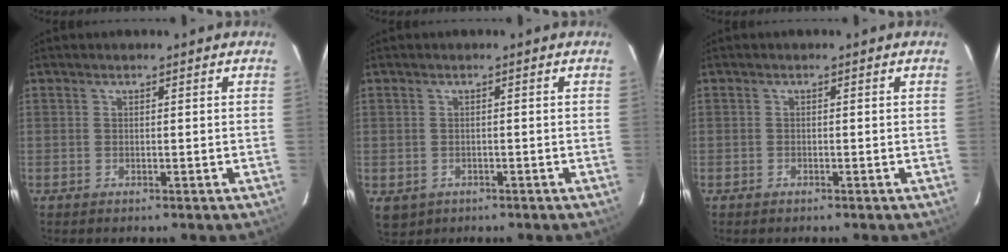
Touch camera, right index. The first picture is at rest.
{"total": 5.5, "force": [-2.4, 4.7, 1.6], "torque": [-0.039, 0.000, -0.027]}
{"total": 0.9, "force": [-0.6, 0.5, 0.4], "torque": [-0.014, 0.000, -0.007]}